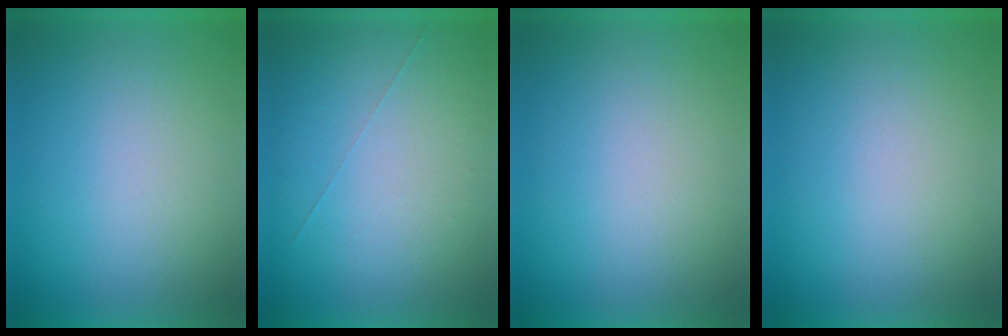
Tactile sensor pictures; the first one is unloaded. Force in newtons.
{"total": 1.0}
{"total": 0.0}
{"total": 0.0}